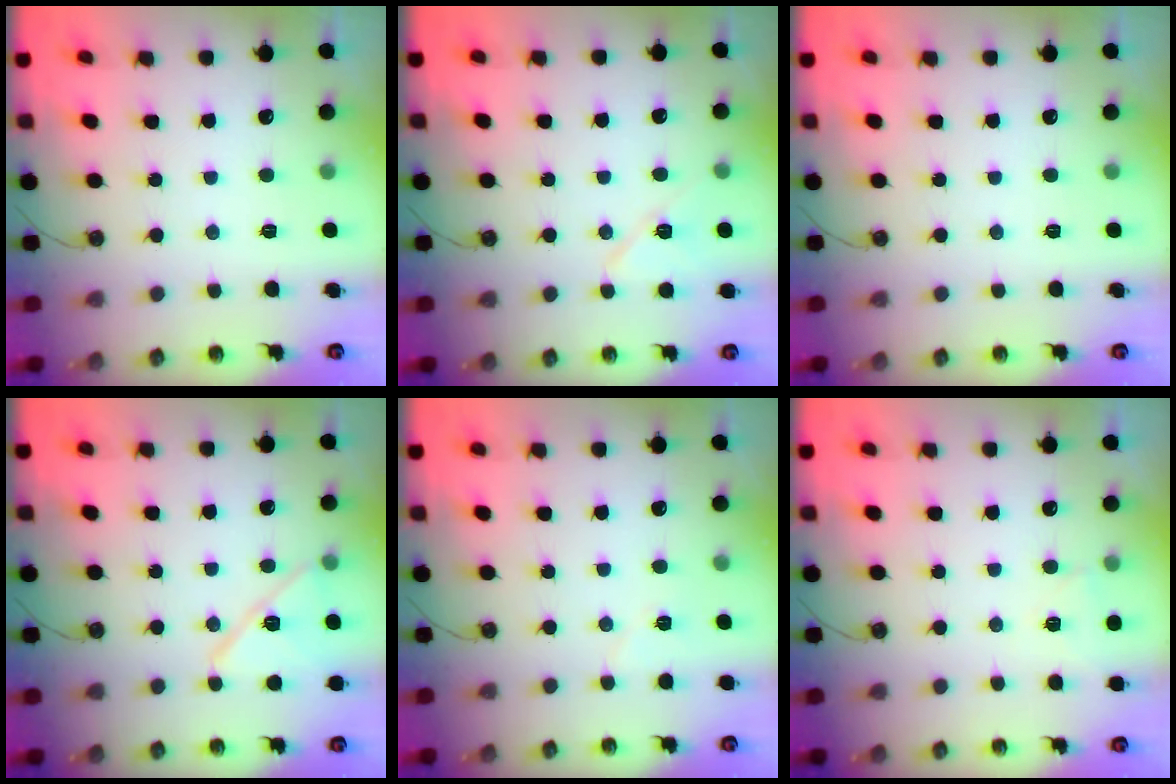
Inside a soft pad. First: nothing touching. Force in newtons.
{"total": 7.9, "press": 7.6, "slide": 2.2}
{"total": 0.0}
{"total": 12.7, "press": 12.7, "slide": 1.4}
{"total": 4.1, "press": 3.8, "slide": 1.7}
{"total": 4.4, "press": 3.7, "slide": 2.5}